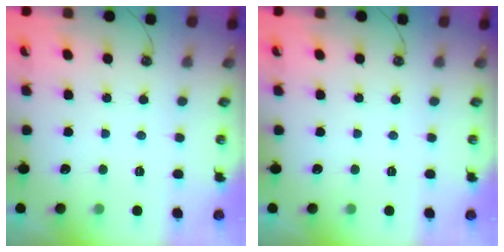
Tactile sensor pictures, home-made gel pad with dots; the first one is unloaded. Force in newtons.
{"total": 0.0}